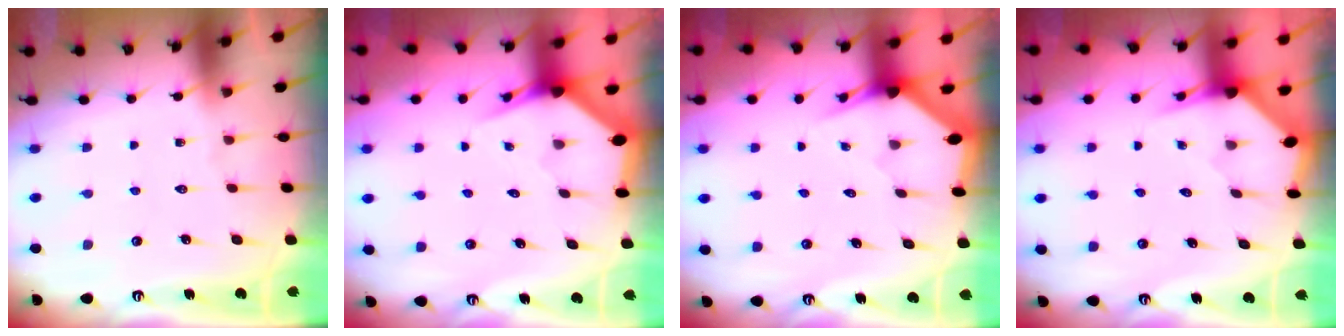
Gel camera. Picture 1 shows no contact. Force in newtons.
{"total": 3.4, "press": 3.4, "slide": 0.4}
{"total": 2.8, "press": 2.8, "slide": 0.1}
{"total": 3.2, "press": 3.2, "slide": 0.3}